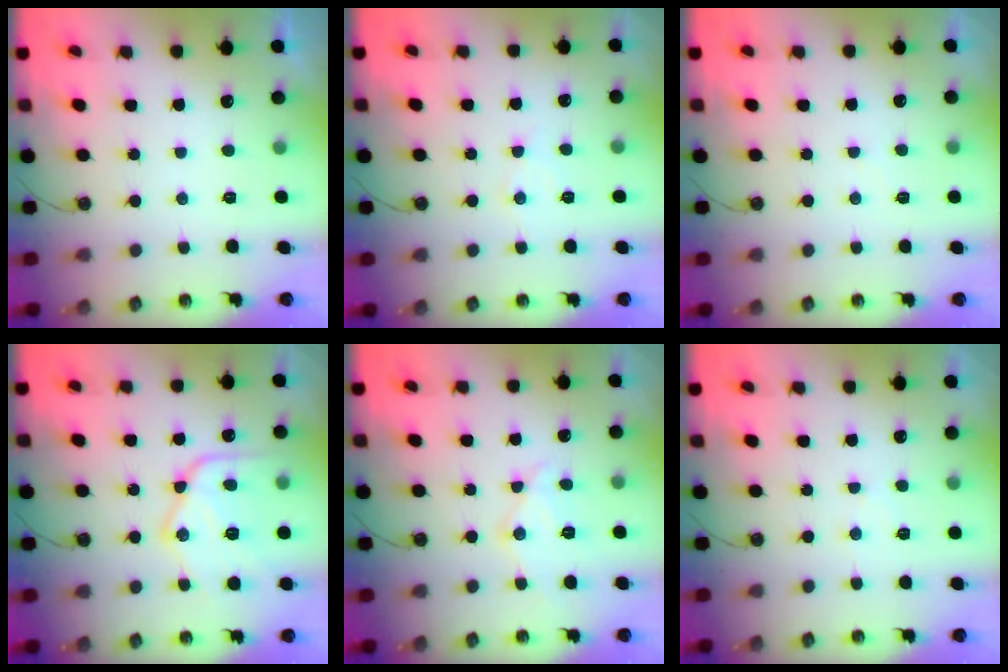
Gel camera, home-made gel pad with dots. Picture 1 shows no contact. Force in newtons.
{"total": 5.6, "press": 5.6, "slide": 0.3}
{"total": 2.5, "press": 2.4, "slide": 0.4}
{"total": 18.4, "press": 18.3, "slide": 1.5}
{"total": 12.4, "press": 12.3, "slide": 1.2}
{"total": 3.6, "press": 3.5, "slide": 0.6}